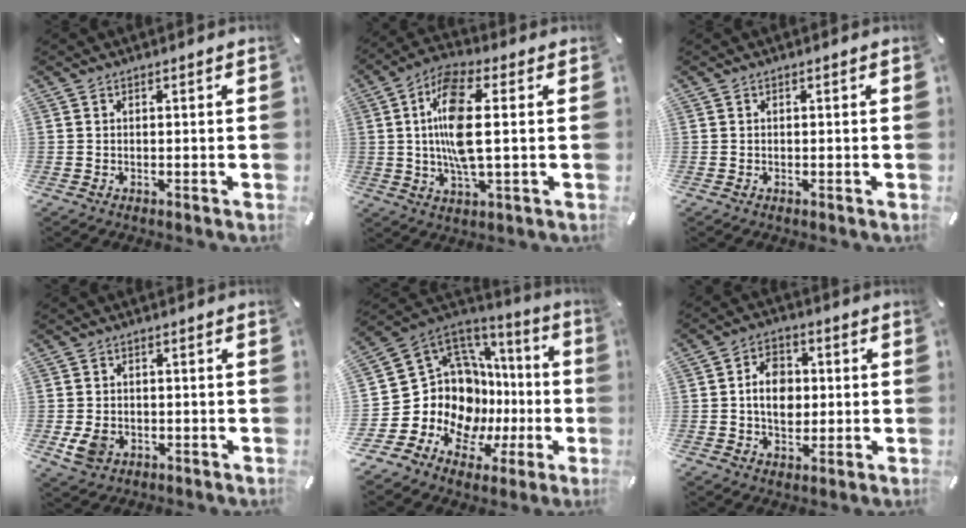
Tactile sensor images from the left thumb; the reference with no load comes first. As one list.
[{"total": 12.8, "force": [0.9, 4.2, 12.0], "torque": [-0.248, -0.005, 0.013]}, {"total": 0.0}, {"total": 4.9, "force": [-1.1, 3.8, 2.8], "torque": [-0.058, -0.003, -0.021]}, {"total": 17.7, "force": [0.3, 15.2, 9.2], "torque": [-0.169, -0.060, 0.051]}, {"total": 8.5, "force": [0.2, 6.6, 5.4], "torque": [-0.090, 0.007, 0.001]}]